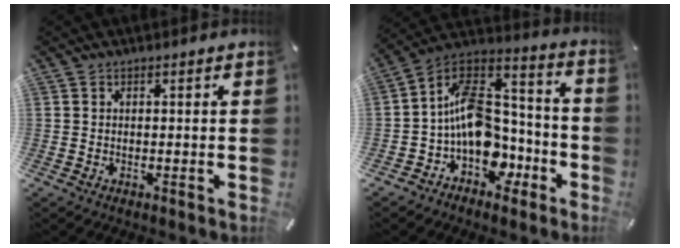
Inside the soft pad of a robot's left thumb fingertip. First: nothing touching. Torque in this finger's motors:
{"motor_torque": [0.67, 1.10, 1.24, 1.20, 0.11]}